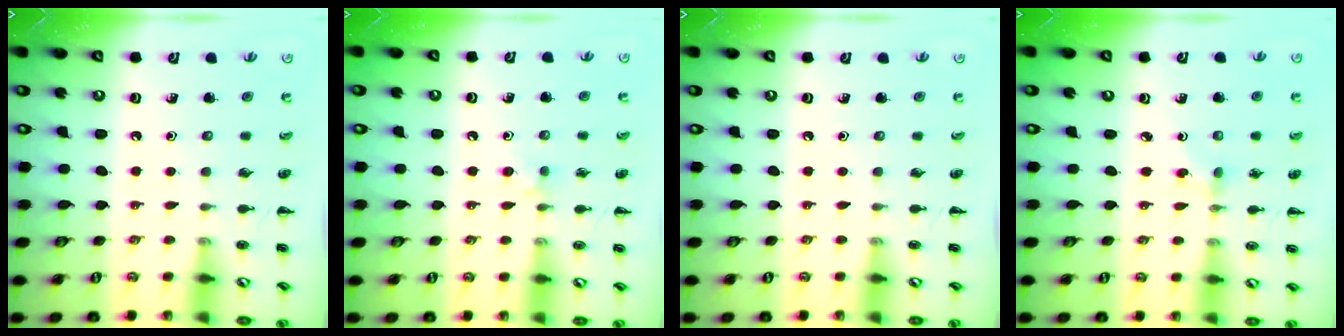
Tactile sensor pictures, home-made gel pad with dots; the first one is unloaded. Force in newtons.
{"total": 4.4, "press": 4.1, "slide": 1.6}
{"total": 0.0}
{"total": 2.5, "press": 2.2, "slide": 1.1}